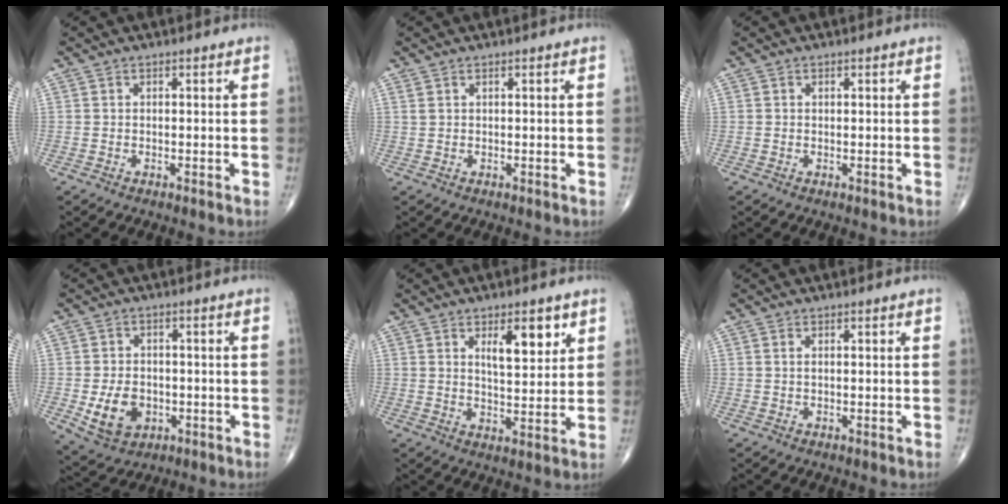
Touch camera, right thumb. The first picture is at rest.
{"total": 0.7, "force": [0.6, 0.1, 0.5], "torque": [-0.014, 0.007, 0.015]}
{"total": 0.0}
{"total": 7.9, "force": [-1.8, 5.9, 5.0], "torque": [-0.072, 0.001, -0.020]}
{"total": 8.0, "force": [3.8, 3.0, 6.3], "torque": [-0.081, -0.028, 0.062]}
{"total": 0.6, "force": [0.3, 0.1, 0.5], "torque": [-0.018, 0.004, 0.006]}